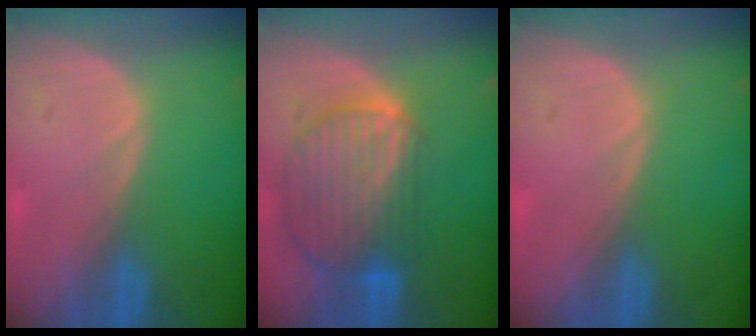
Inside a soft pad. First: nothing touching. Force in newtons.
{"total": 10.4, "press": 8.9, "slide": 5.4}
{"total": 0.0}